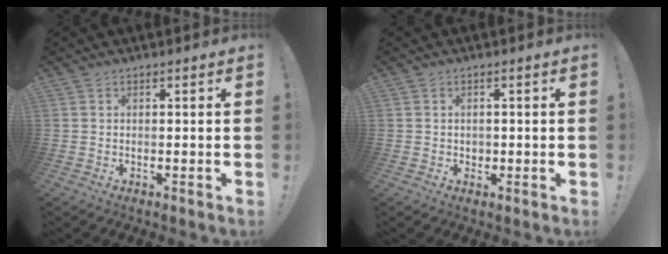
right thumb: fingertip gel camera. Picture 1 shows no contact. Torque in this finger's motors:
{"motor_torque": [-0.33, 0.14, 0.21, -0.25, 0.00]}